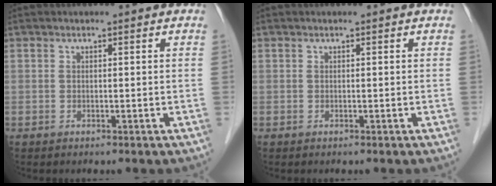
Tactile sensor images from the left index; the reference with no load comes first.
{"total": 0.0}